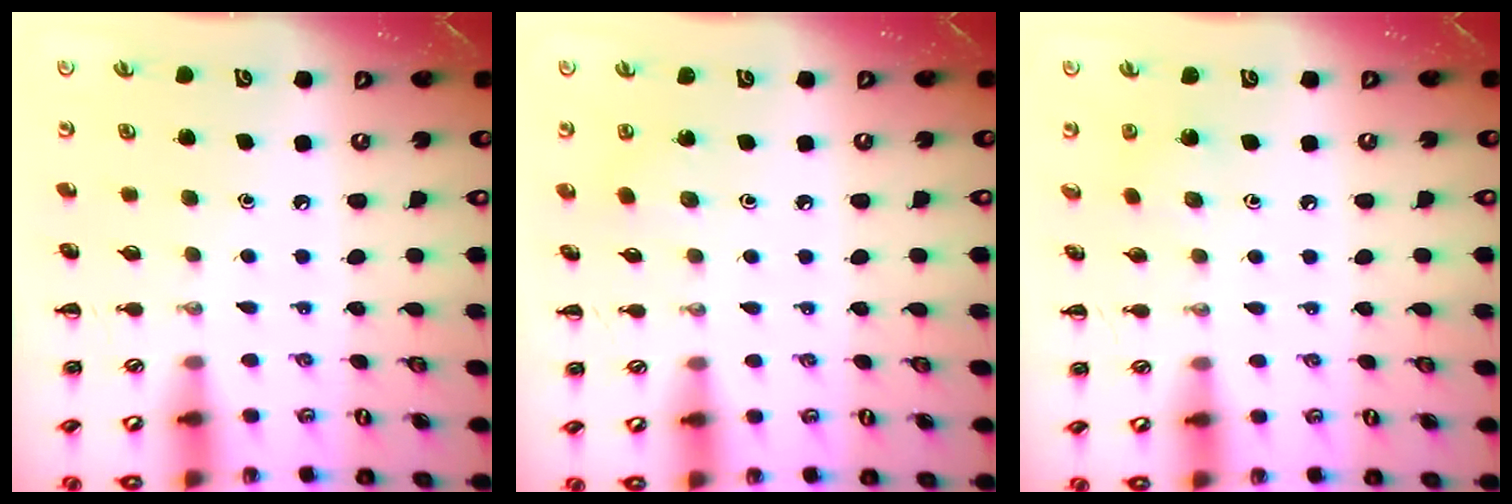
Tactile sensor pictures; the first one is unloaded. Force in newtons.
{"total": 2.6, "press": 2.4, "slide": 0.8}
{"total": 2.4, "press": 2.4, "slide": 0.6}